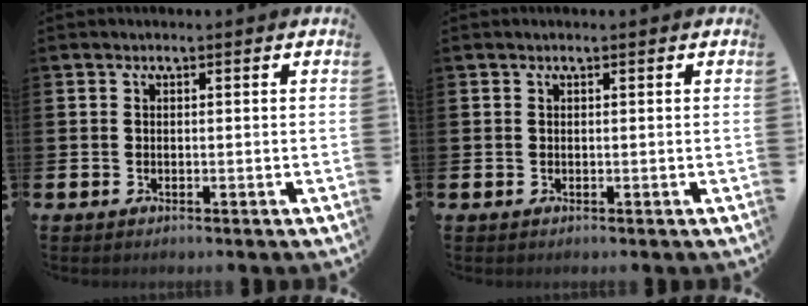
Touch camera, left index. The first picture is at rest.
{"total": 0.0}